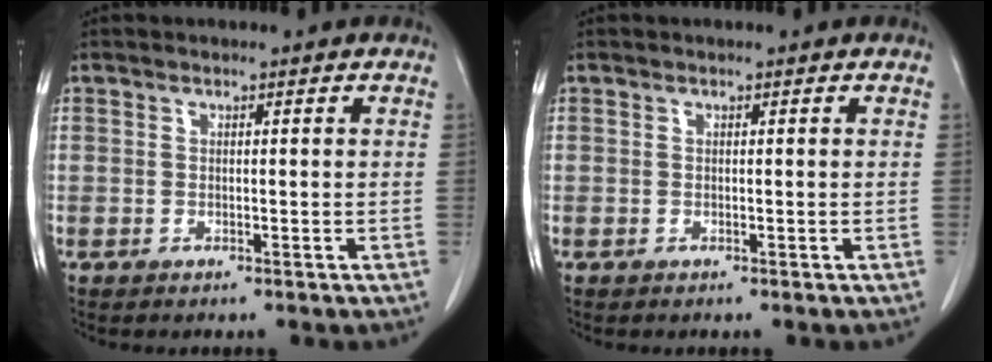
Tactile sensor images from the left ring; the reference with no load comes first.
{"total": 0.0}